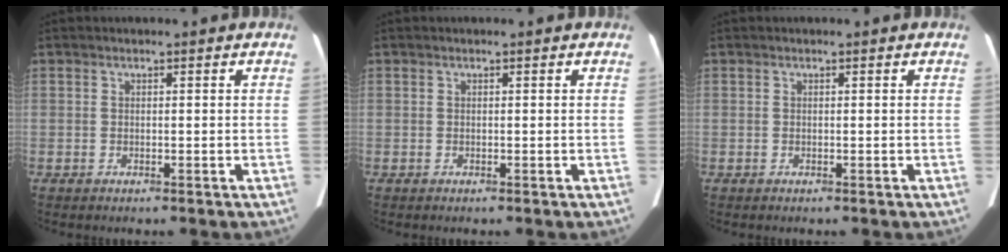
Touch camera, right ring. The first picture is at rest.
{"total": 0.0}
{"total": 0.0}